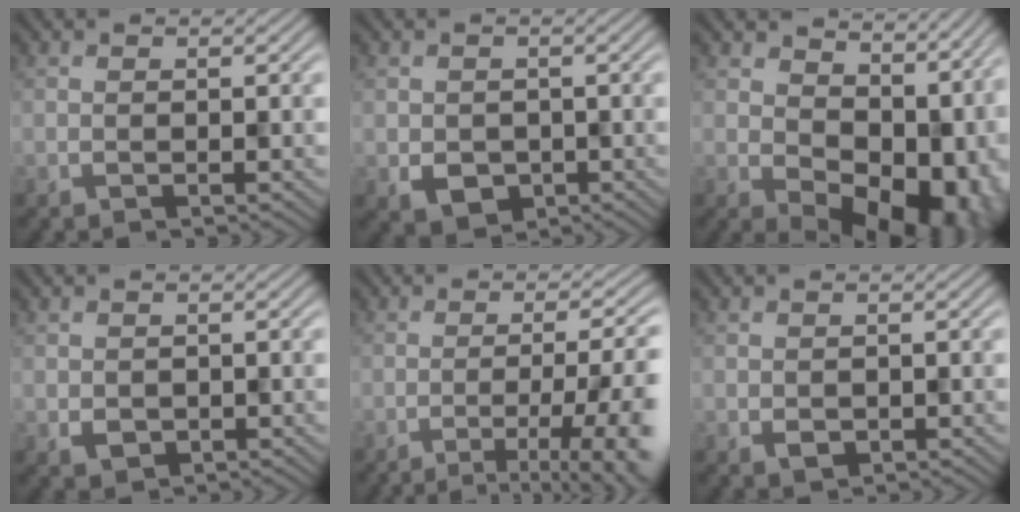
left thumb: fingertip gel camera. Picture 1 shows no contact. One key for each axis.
{"total": 2.8, "fx": -0.9, "fy": 2.6, "fz": 0.6, "tx": -0.014, "ty": -0.012, "tz": -0.013}
{"total": 11.5, "fx": 3.1, "fy": 7.8, "fz": 7.8, "tx": -0.082, "ty": -0.020, "tz": 0.080}
{"total": 1.8, "fx": -0.4, "fy": 1.7, "fz": 0.3, "tx": -0.010, "ty": -0.005, "tz": -0.001}
{"total": 10.0, "fx": -4.2, "fy": 2.6, "fz": 8.8, "tx": -0.100, "ty": 0.003, "tz": -0.052}
{"total": 1.5, "fx": -0.4, "fy": 1.4, "fz": 0.4, "tx": -0.011, "ty": -0.003, "tz": 0.000}